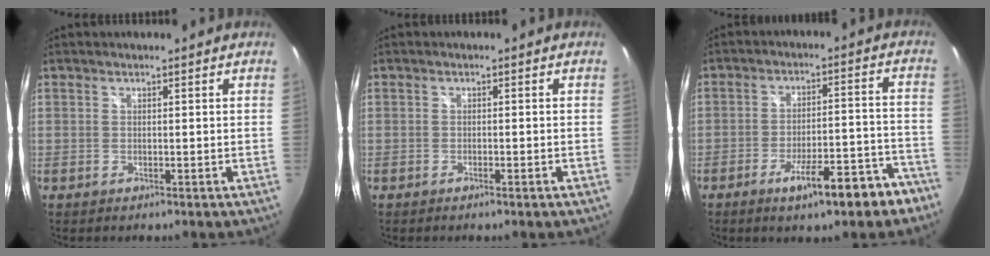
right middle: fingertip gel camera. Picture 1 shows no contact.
{"total": 1.0, "force": [-0.7, -0.1, 0.7], "torque": [-0.011, 0.003, -0.012]}
{"total": 12.3, "force": [-8.6, 2.5, 8.5], "torque": [-0.127, 0.005, -0.115]}